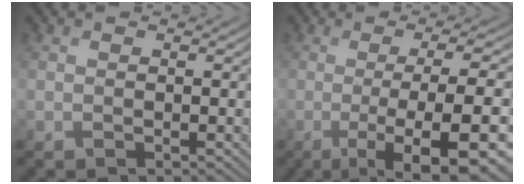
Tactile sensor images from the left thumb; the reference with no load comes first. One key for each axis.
{"total": 14.9, "fx": -3.3, "fy": 4.3, "fz": 13.9, "tx": -0.184, "ty": -0.004, "tz": -0.039}